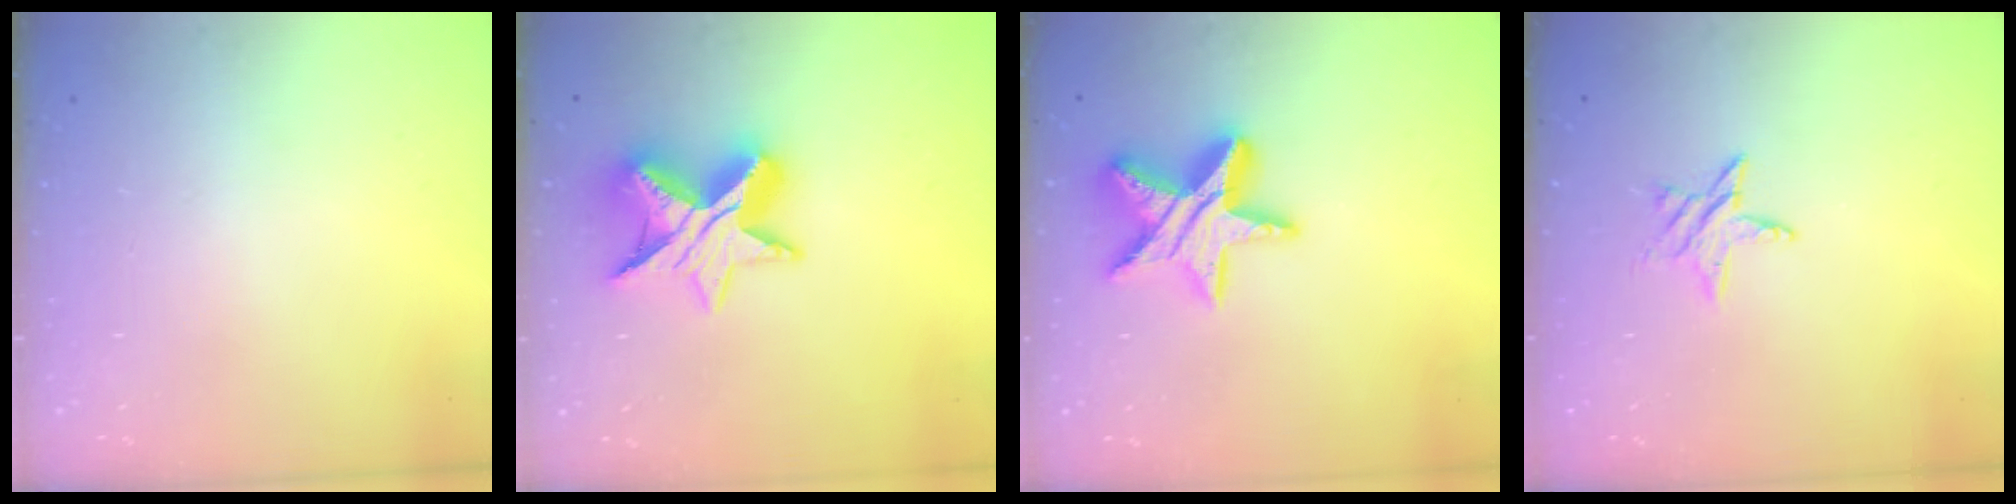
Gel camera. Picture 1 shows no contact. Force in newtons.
{"total": 12.9, "press": 12.9, "slide": 0.8}
{"total": 15.0, "press": 14.9, "slide": 1.1}
{"total": 6.2, "press": 6.2, "slide": 0.4}